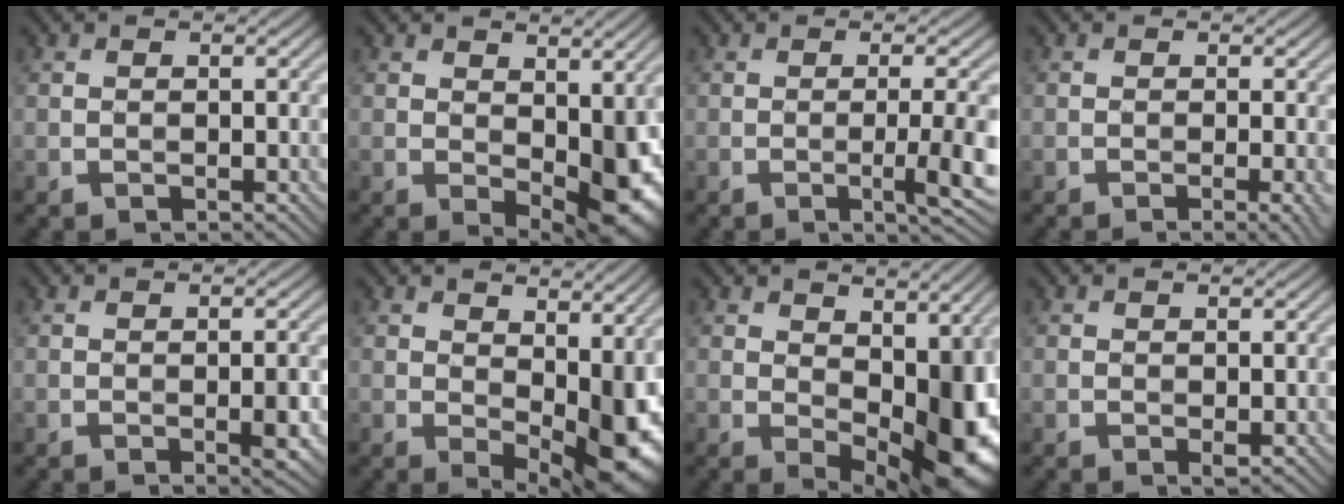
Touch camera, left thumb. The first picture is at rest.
{"total": 10.1, "force": [-0.1, 5.1, 8.7], "torque": [-0.114, -0.013, 0.011]}
{"total": 5.7, "force": [-1.0, 0.8, 5.5], "torque": [-0.086, 0.002, -0.017]}
{"total": 2.2, "force": [-0.7, 0.3, 2.1], "torque": [-0.031, 0.001, -0.015]}
{"total": 2.3, "force": [-0.5, 0.5, 2.2], "torque": [-0.036, 0.003, -0.008]}
{"total": 12.6, "force": [0.7, 6.3, 10.9], "torque": [-0.137, -0.005, 0.025]}
{"total": 14.0, "force": [0.4, 7.5, 11.9], "torque": [-0.149, -0.010, 0.025]}
{"total": 0.6, "force": [0.0, 0.2, 0.5], "torque": [-0.009, -0.004, -0.002]}